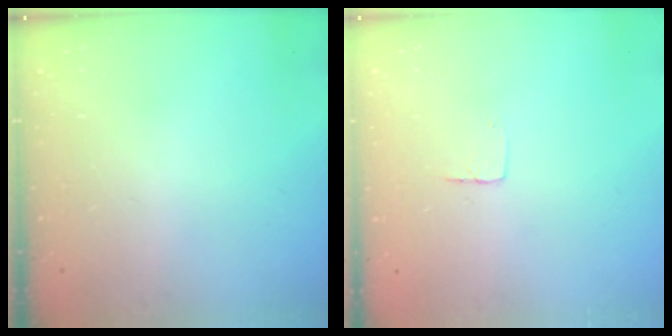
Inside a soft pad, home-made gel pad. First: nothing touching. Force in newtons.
{"total": 2.9, "press": 2.9, "slide": 0.2}